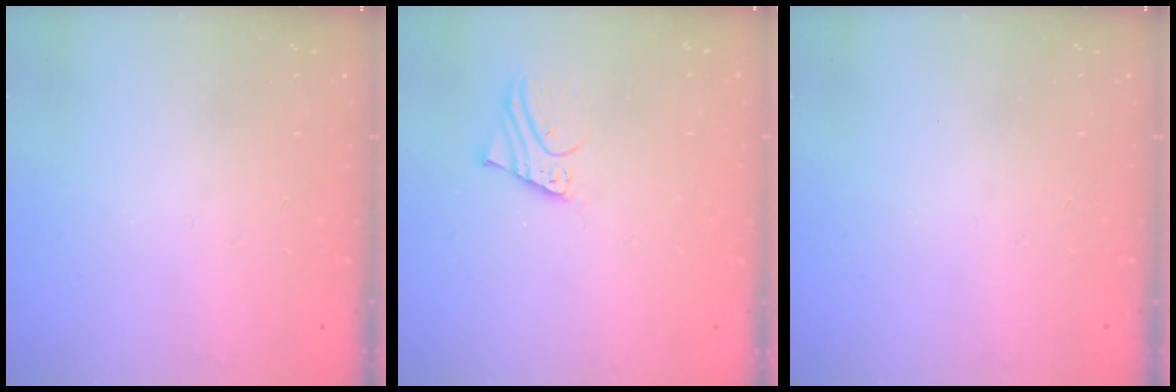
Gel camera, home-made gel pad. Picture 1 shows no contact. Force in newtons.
{"total": 2.8, "press": 2.8, "slide": 0.2}
{"total": 0.0}